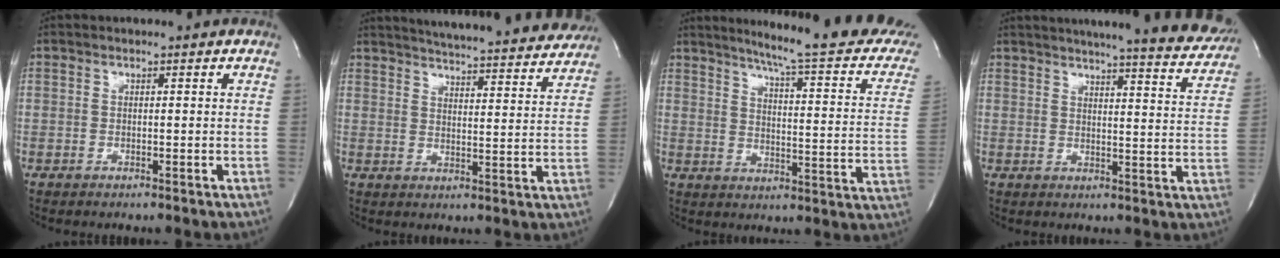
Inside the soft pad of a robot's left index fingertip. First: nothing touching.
{"total": 23.2, "force": [21.6, 2.2, 8.1], "torque": [-0.125, -0.040, 0.268]}
{"total": 20.6, "force": [17.6, 0.5, 10.7], "torque": [-0.144, -0.056, 0.212]}
{"total": 21.4, "force": [19.3, 2.0, 9.1], "torque": [-0.125, -0.050, 0.219]}